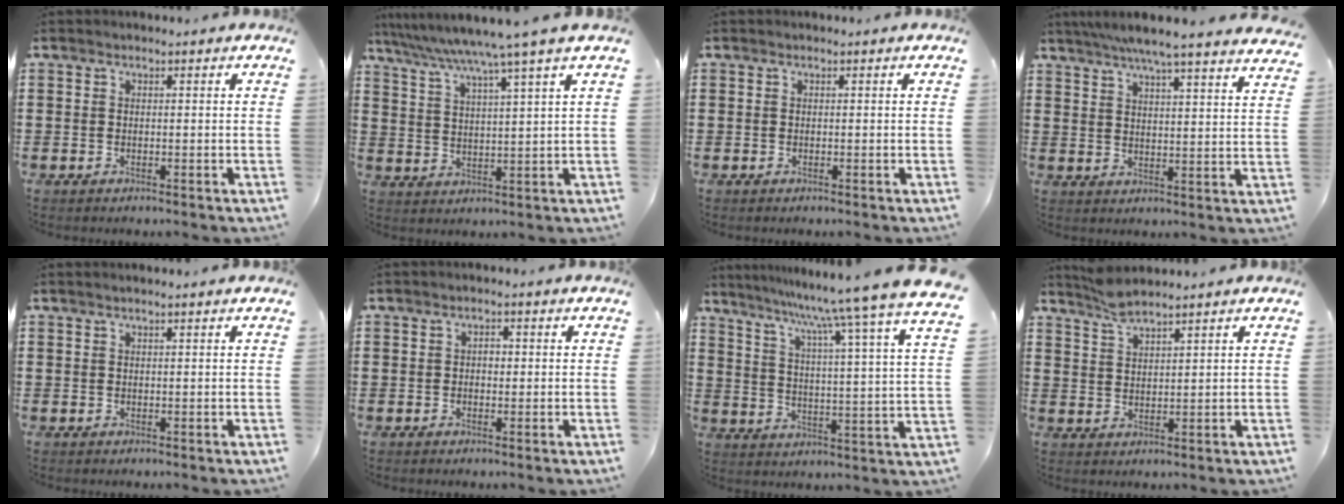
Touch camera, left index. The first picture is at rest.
{"total": 6.0, "force": [4.9, -1.3, 3.3], "torque": [-0.083, -0.032, 0.076]}
{"total": 0.0}
{"total": 6.1, "force": [5.4, -0.7, 2.7], "torque": [-0.071, -0.024, 0.092]}
{"total": 0.5, "force": [0.4, 0.0, 0.3], "torque": [-0.006, 0.000, 0.008]}
{"total": 1.2, "force": [0.1, 0.8, 1.0], "torque": [-0.020, 0.006, -0.001]}
{"total": 9.2, "force": [8.1, -2.3, 3.7], "torque": [-0.090, -0.073, 0.122]}
{"total": 3.6, "force": [3.2, 0.6, 1.4], "torque": [-0.038, -0.005, 0.060]}